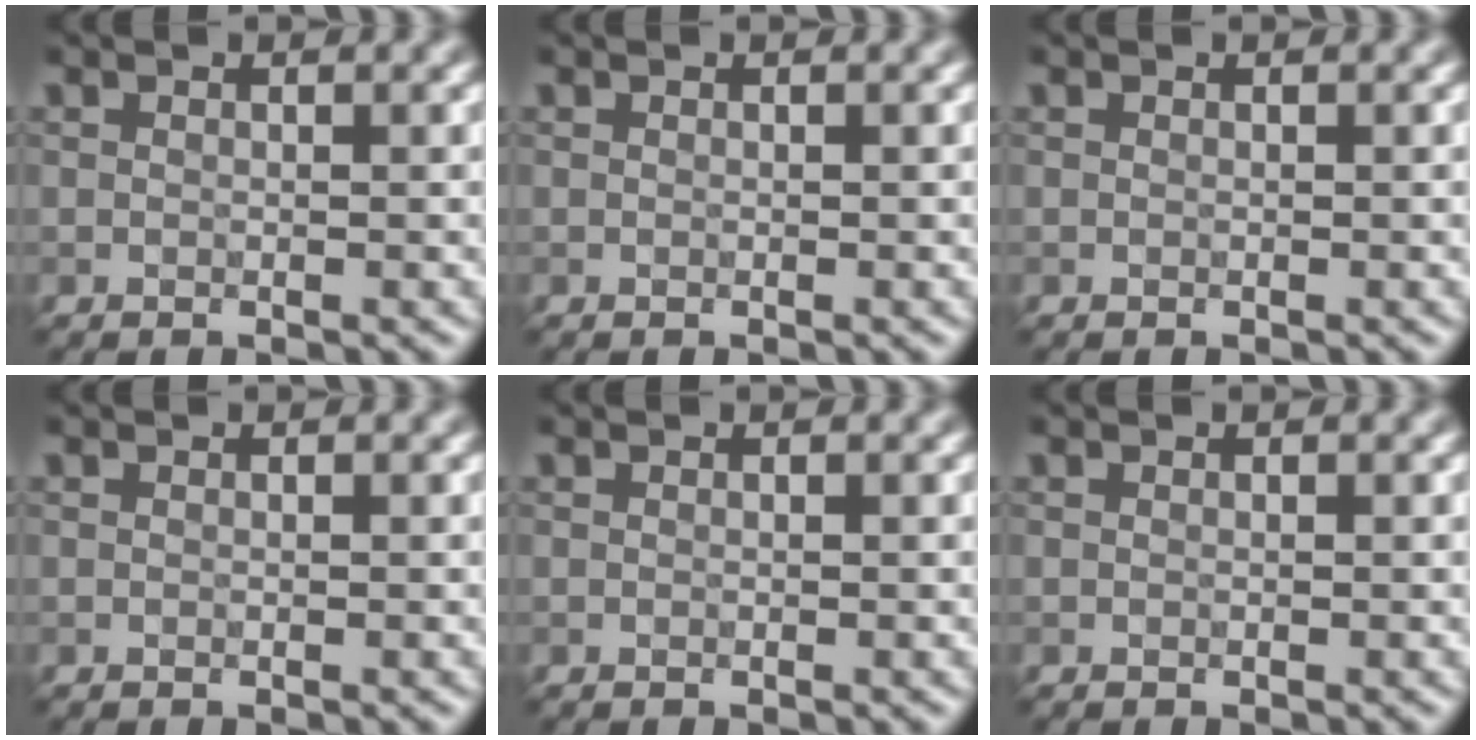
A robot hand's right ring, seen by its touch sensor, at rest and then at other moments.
{"total": 0.0}
{"total": 0.0}
{"total": 0.0}
{"total": 0.0}
{"total": 0.0}